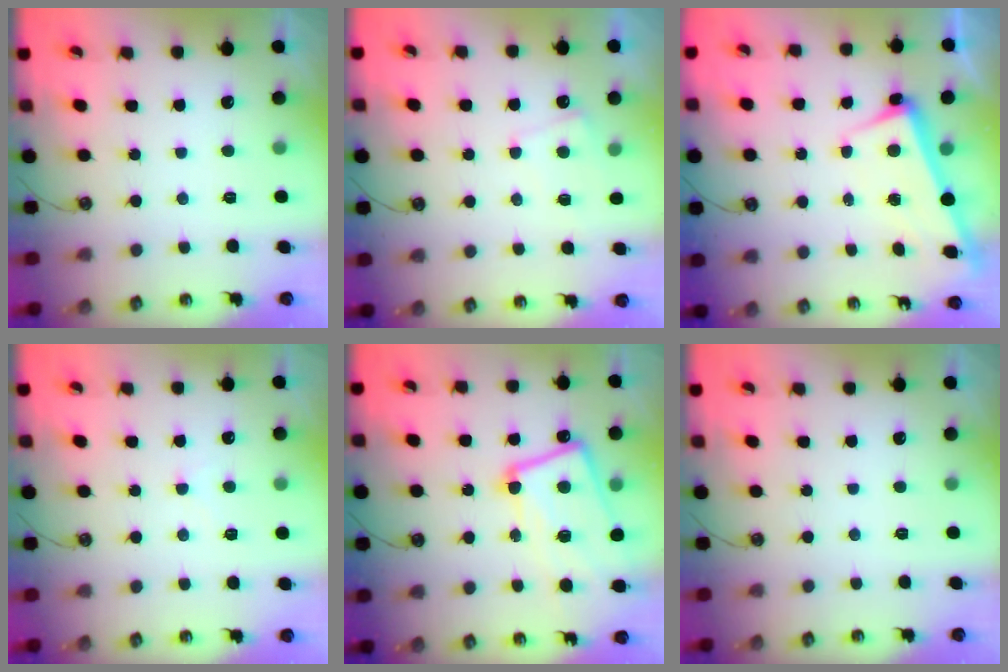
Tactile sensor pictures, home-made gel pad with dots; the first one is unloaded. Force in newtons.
{"total": 4.4, "press": 4.4, "slide": 0.5}
{"total": 2.4, "press": 2.4, "slide": 0.5}
{"total": 1.5, "press": 1.4, "slide": 0.3}
{"total": 12.2, "press": 12.1, "slide": 1.7}
{"total": 0.0}